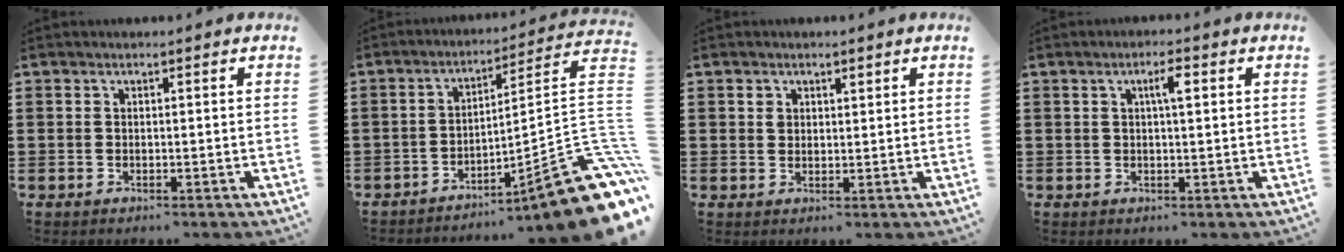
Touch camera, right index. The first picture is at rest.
{"total": 14.7, "force": [-8.0, 2.6, 12.1], "torque": [-0.155, 0.006, -0.134]}
{"total": 1.6, "force": [0.9, 1.2, 0.5], "torque": [-0.014, 0.005, 0.017]}
{"total": 2.8, "force": [0.8, 0.6, 2.6], "torque": [-0.045, 0.005, 0.008]}